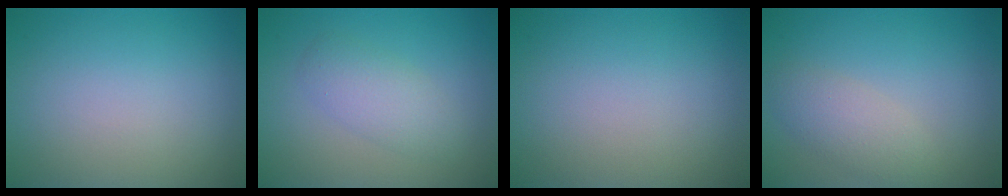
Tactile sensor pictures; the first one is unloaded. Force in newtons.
{"total": 2.9, "press": 2.9, "slide": 0.0}
{"total": 0.0}
{"total": 2.8, "press": 2.8, "slide": 0.2}